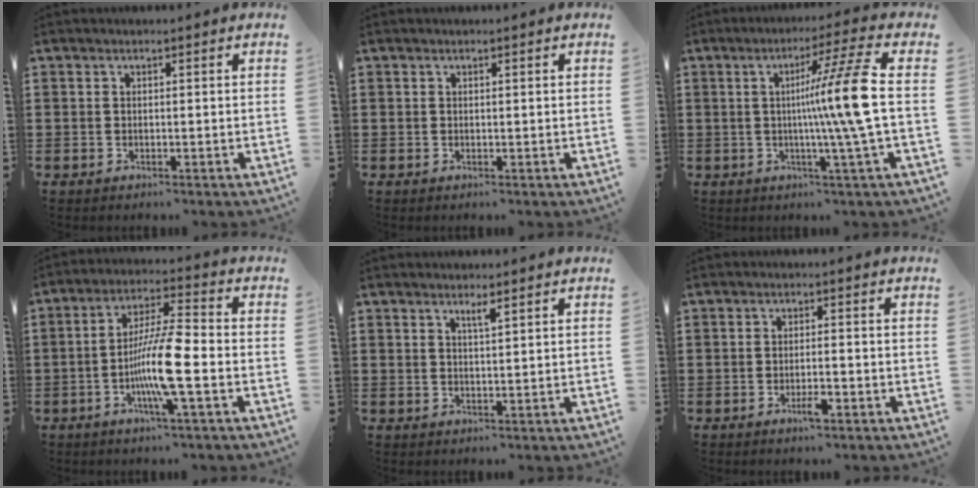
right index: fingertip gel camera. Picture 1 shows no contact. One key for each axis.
{"total": 0.0}
{"total": 11.3, "fx": 0.2, "fy": -1.4, "fz": 11.2, "tx": -0.189, "ty": -0.011, "tz": -0.014}
{"total": 10.4, "fx": -2.8, "fy": 1.2, "fz": 10.0, "tx": -0.207, "ty": -0.016, "tz": -0.059}
{"total": 1.6, "fx": 1.2, "fy": 0.1, "fz": 1.1, "tx": -0.023, "ty": 0.001, "tz": 0.020}
{"total": 2.8, "fx": -1.4, "fy": 0.5, "fz": 2.3, "tx": -0.047, "ty": -0.002, "tz": -0.027}